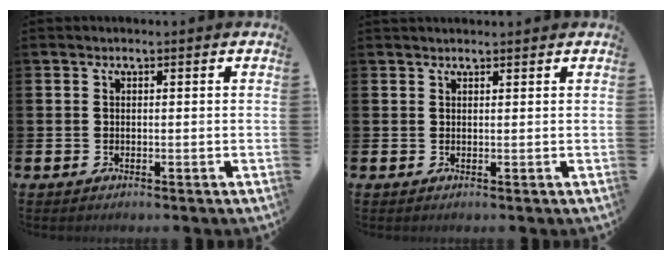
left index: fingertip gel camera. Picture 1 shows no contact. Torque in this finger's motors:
{"motor_torque": [0.14, -1.08, -0.02, 0.02]}